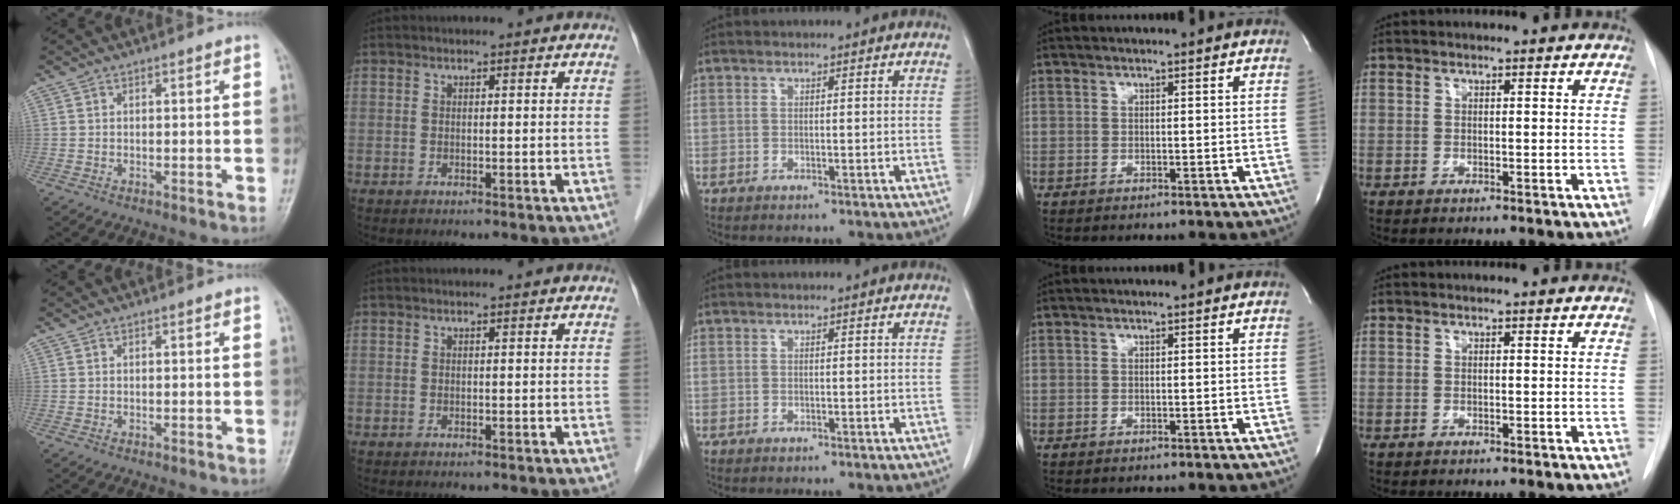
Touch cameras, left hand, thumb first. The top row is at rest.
{}